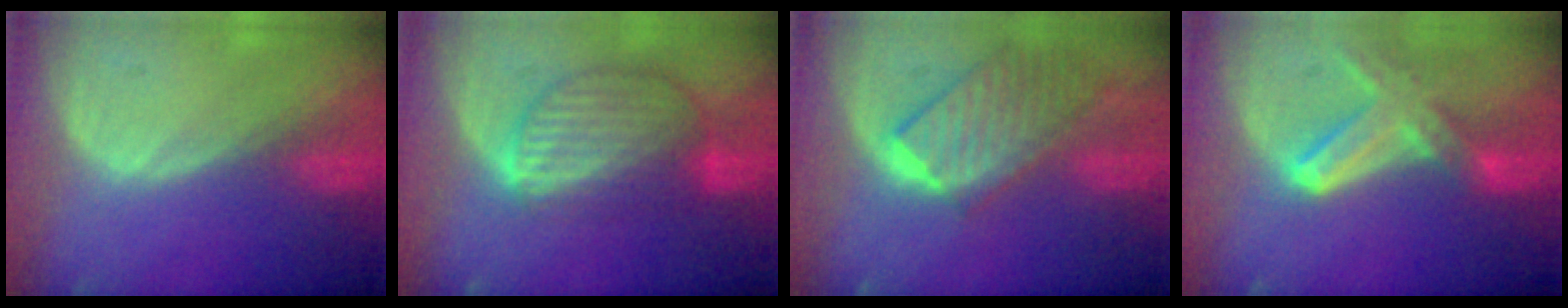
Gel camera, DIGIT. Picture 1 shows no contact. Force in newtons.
{"total": 8.9, "press": 7.7, "slide": 4.4}
{"total": 10.0, "press": 8.8, "slide": 4.7}
{"total": 7.7, "press": 6.9, "slide": 3.6}